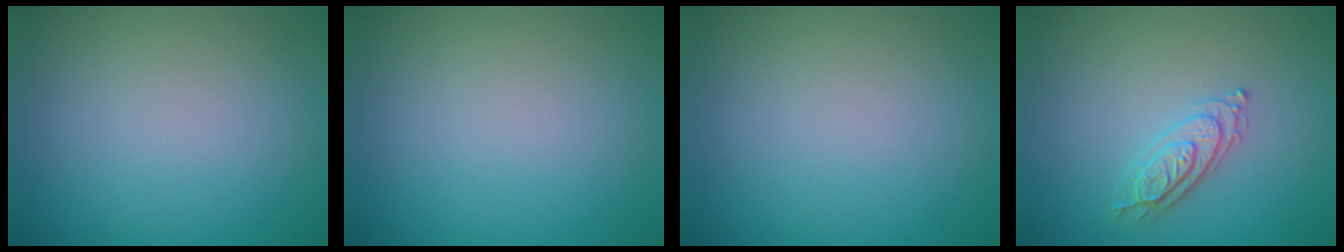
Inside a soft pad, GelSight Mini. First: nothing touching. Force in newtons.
{"total": 0.0}
{"total": 0.0}
{"total": 2.4, "press": 2.3, "slide": 0.5}